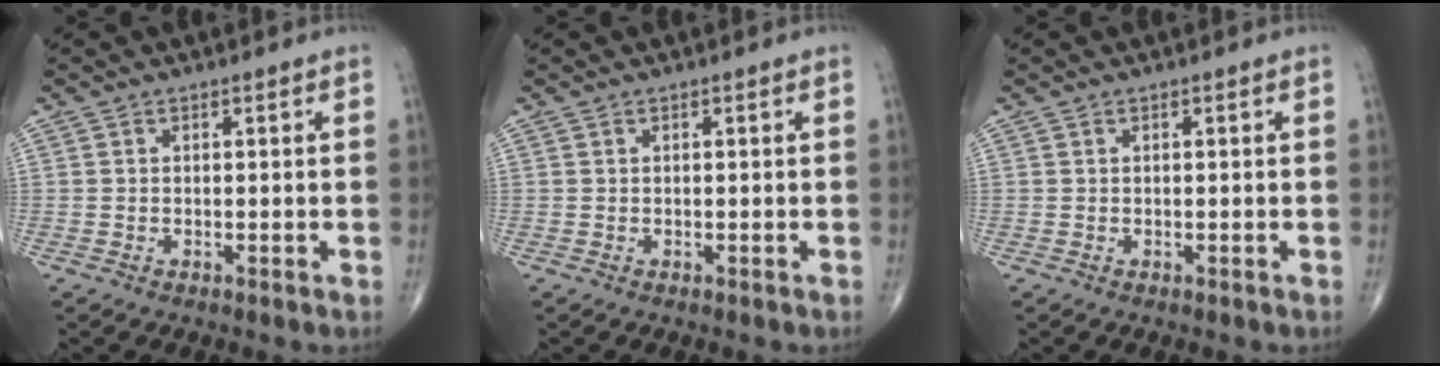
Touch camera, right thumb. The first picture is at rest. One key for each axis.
{"total": 0.0}
{"total": 0.0}